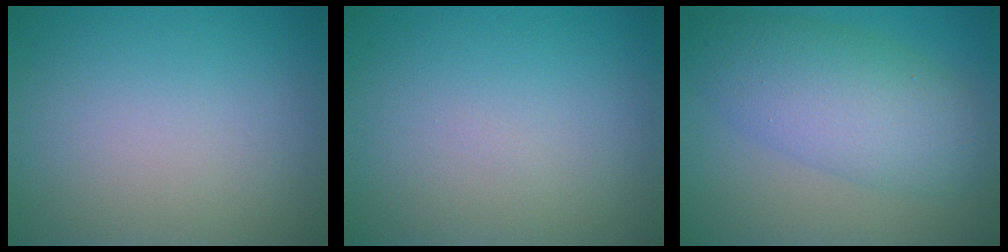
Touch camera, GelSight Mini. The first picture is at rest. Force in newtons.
{"total": 0.0}
{"total": 6.9, "press": 6.9, "slide": 0.3}